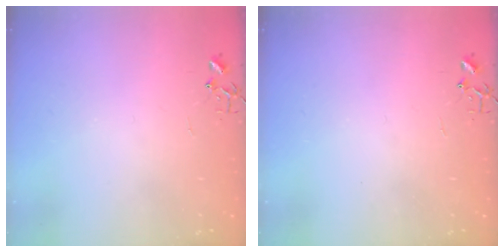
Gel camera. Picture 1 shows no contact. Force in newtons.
{"total": 0.0}